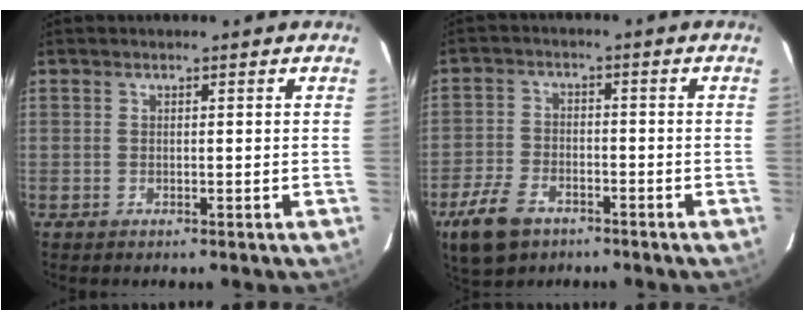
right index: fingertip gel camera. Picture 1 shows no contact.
{"total": 9.4, "force": [-5.9, 5.6, 4.8], "torque": [-0.129, -0.001, -0.111]}